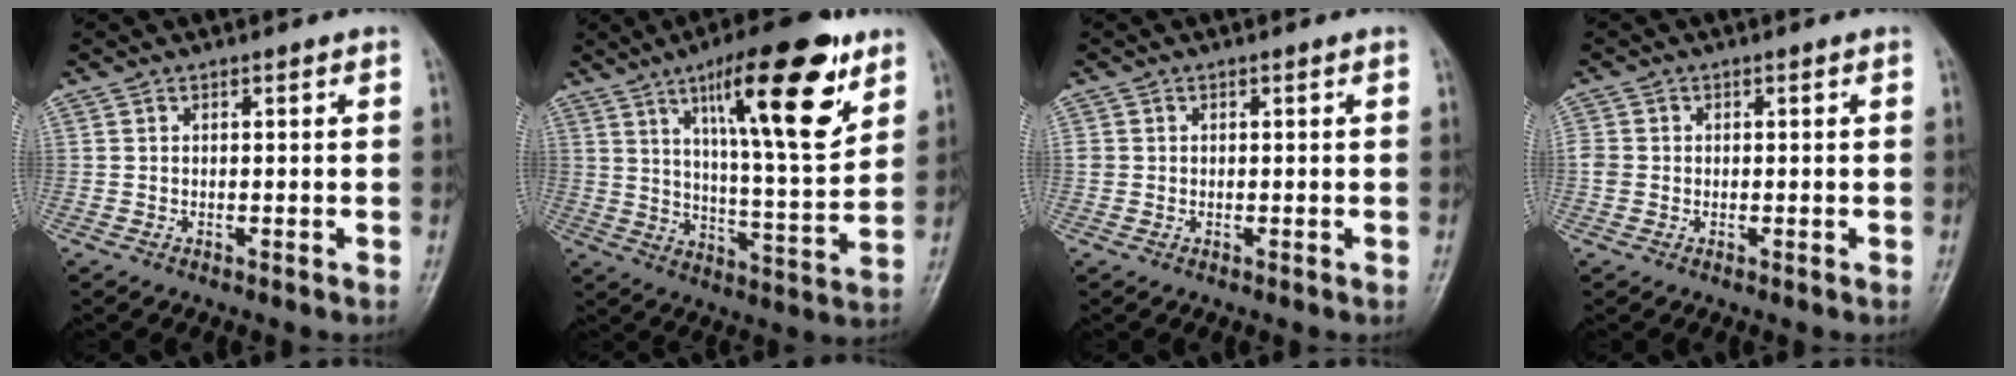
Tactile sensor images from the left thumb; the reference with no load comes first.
{"total": 20.3, "force": [10.5, 5.1, 16.6], "torque": [-0.226, -0.047, 0.166]}
{"total": 1.1, "force": [0.0, 1.1, 0.3], "torque": [-0.001, 0.003, 0.003]}
{"total": 2.3, "force": [-0.3, 2.0, 1.0], "torque": [-0.016, 0.004, -0.006]}